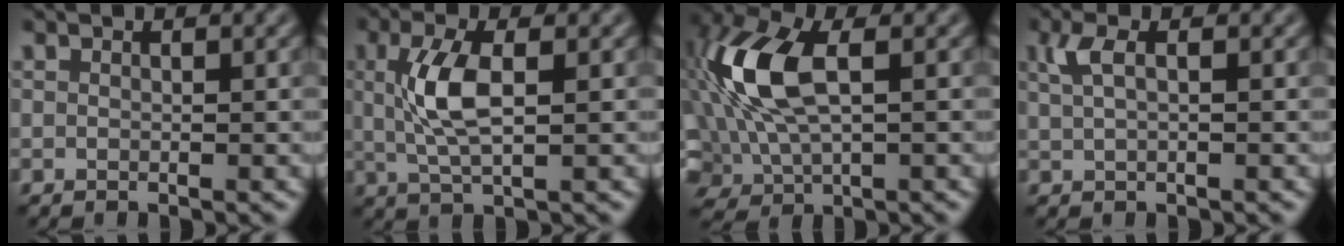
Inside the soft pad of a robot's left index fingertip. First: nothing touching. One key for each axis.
{"total": 4.7, "fx": 0.6, "fy": 1.7, "fz": 4.3, "tx": -0.098, "ty": 0.007, "tz": 0.012}
{"total": 9.4, "fx": 1.1, "fy": 5.1, "fz": 7.8, "tx": -0.186, "ty": 0.012, "tz": 0.017}
{"total": 2.1, "fx": 0.9, "fy": 0.7, "fz": 1.8, "tx": -0.039, "ty": 0.005, "tz": 0.018}